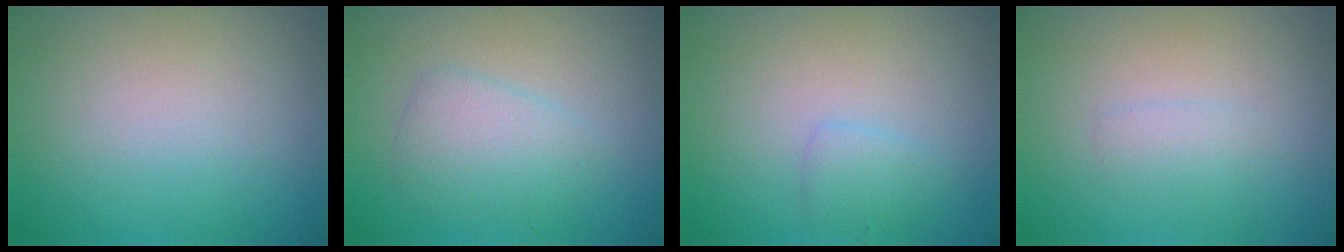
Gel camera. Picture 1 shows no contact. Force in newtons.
{"total": 2.6, "press": 2.6, "slide": 0.1}
{"total": 1.3, "press": 1.3, "slide": 0.0}
{"total": 1.0, "press": 1.0, "slide": 0.1}